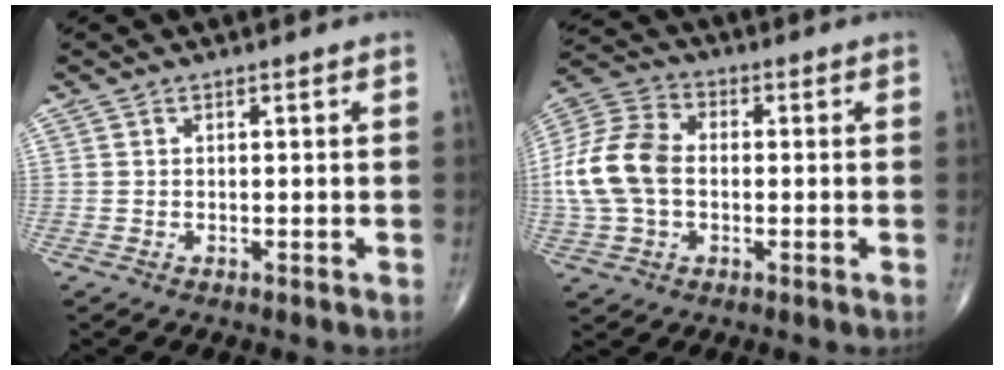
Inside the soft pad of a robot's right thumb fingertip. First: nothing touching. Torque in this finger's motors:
{"motor_torque": [-0.18, 0.78, 0.96, -0.18, 0.18]}